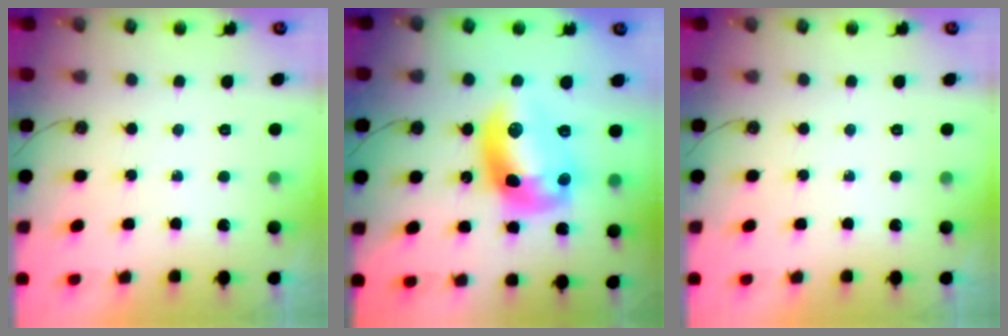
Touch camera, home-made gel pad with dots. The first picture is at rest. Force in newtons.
{"total": 14.0, "press": 14.0, "slide": 0.8}
{"total": 0.0}